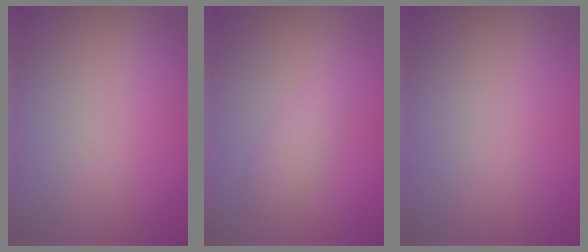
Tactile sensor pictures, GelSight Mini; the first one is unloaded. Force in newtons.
{"total": 1.6, "press": 1.6, "slide": 0.1}
{"total": 0.0}